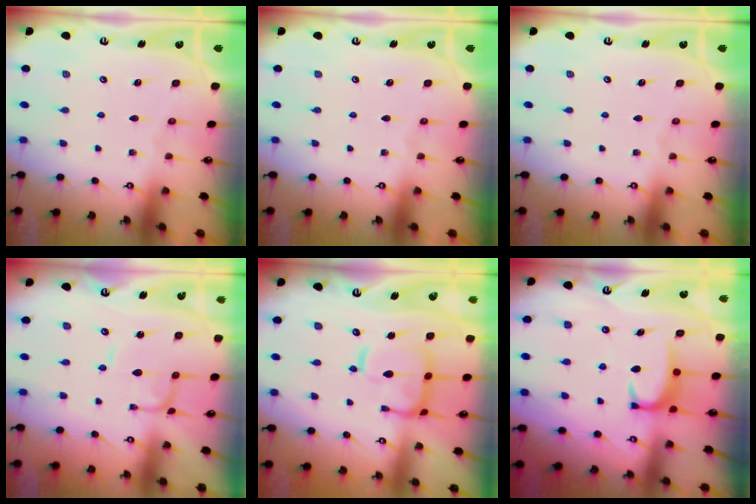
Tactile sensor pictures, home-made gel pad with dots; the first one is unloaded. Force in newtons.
{"total": 0.0}
{"total": 0.0}
{"total": 1.8, "press": 1.8, "slide": 0.1}
{"total": 9.8, "press": 9.7, "slide": 1.3}
{"total": 2.6, "press": 2.6, "slide": 0.5}